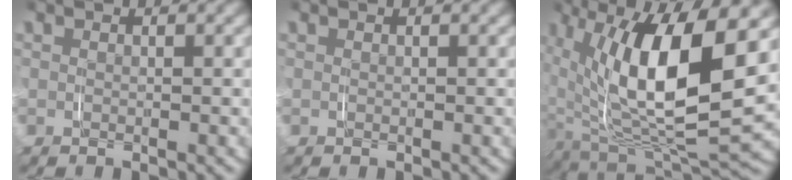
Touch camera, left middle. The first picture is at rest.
{"total": 0.0}
{"total": 16.8, "force": [1.9, 8.3, 14.5], "torque": [-0.254, -0.008, 0.045]}